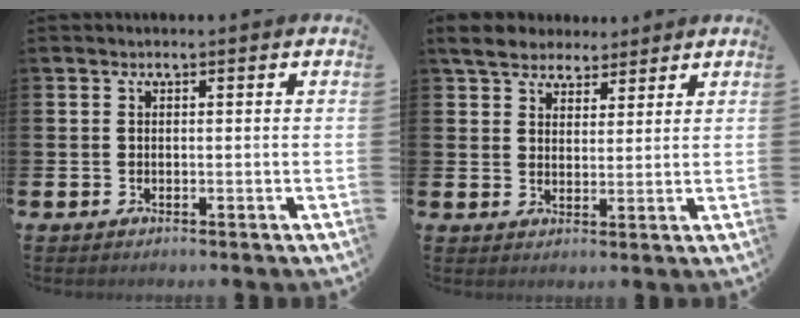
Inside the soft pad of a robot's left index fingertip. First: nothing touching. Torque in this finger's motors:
{"motor_torque": [2.14, 0.00, 0.70, 0.21]}